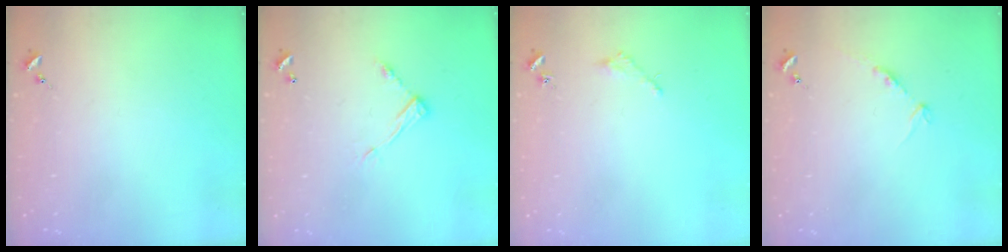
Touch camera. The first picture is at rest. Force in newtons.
{"total": 7.9, "press": 7.9, "slide": 0.3}
{"total": 1.6, "press": 1.6, "slide": 0.2}
{"total": 5.3, "press": 5.2, "slide": 0.7}